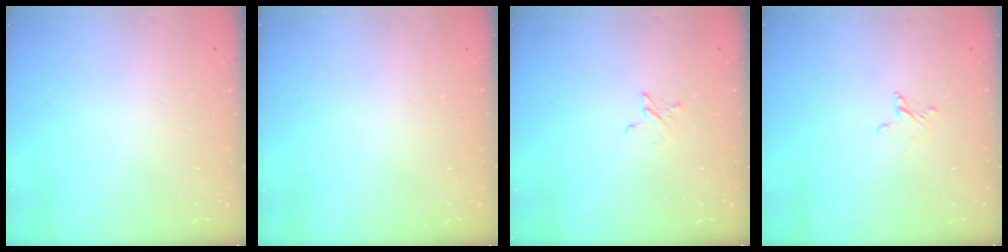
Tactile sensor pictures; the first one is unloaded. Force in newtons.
{"total": 0.0}
{"total": 2.9, "press": 2.9, "slide": 0.2}
{"total": 2.0, "press": 2.0, "slide": 0.1}